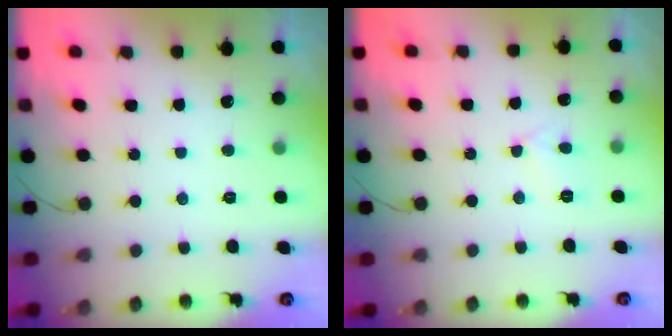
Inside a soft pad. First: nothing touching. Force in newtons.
{"total": 4.2, "press": 4.2, "slide": 0.4}